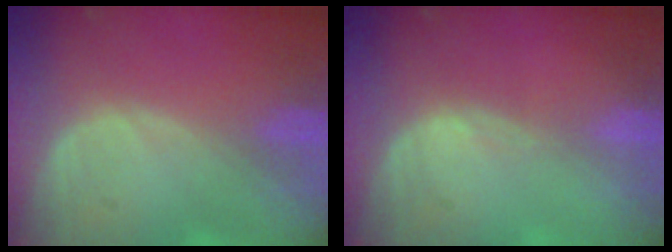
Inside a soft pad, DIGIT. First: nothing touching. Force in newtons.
{"total": 0.6, "press": 0.5, "slide": 0.4}